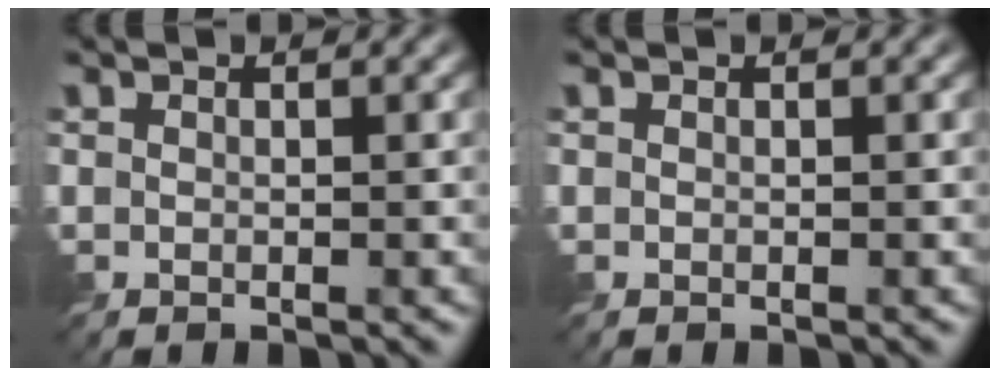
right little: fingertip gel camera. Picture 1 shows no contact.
{"total": 0.0}